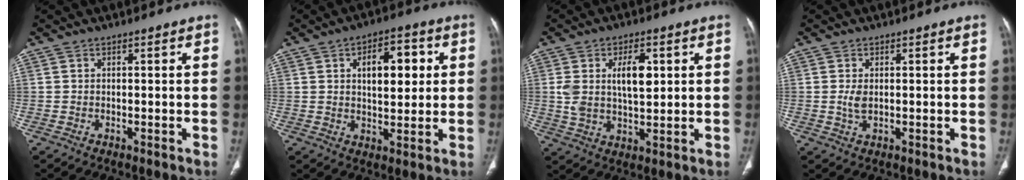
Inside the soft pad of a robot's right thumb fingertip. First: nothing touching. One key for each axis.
{"total": 9.9, "fx": 2.5, "fy": 5.2, "fz": 8.1, "tx": -0.085, "ty": 0.003, "tz": 0.036}
{"total": 9.3, "fx": 2.3, "fy": 4.6, "fz": 7.7, "tx": -0.134, "ty": -0.005, "tz": 0.047}
{"total": 2.2, "fx": 0.1, "fy": 1.1, "fz": 1.9, "tx": -0.044, "ty": -0.003, "tz": 0.006}